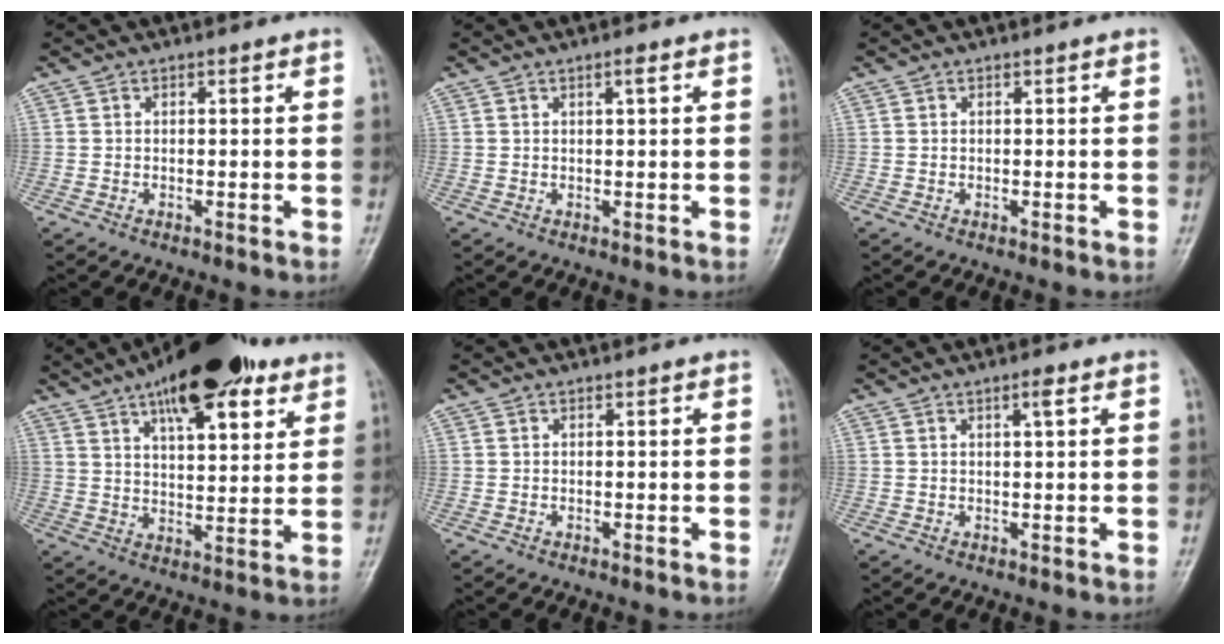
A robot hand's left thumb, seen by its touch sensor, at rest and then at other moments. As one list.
[{"total": 1.4, "force": [0.6, 0.2, 1.2], "torque": [-0.019, 0.000, 0.009]}, {"total": 0.0}, {"total": 18.4, "force": [10.8, 7.1, 13.0], "torque": [-0.169, -0.031, 0.166]}, {"total": 0.0}, {"total": 1.9, "force": [0.9, 0.3, 1.7], "torque": [-0.026, -0.002, 0.015]}]